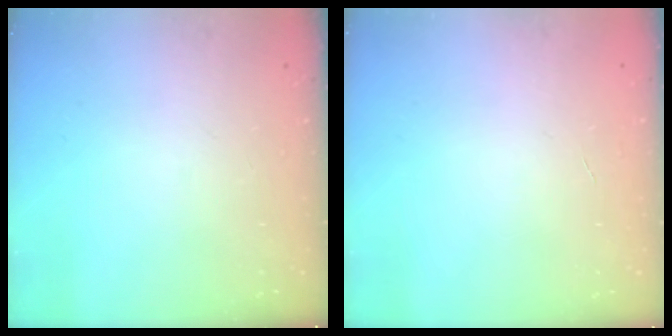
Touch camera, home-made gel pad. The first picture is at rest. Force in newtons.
{"total": 0.0}